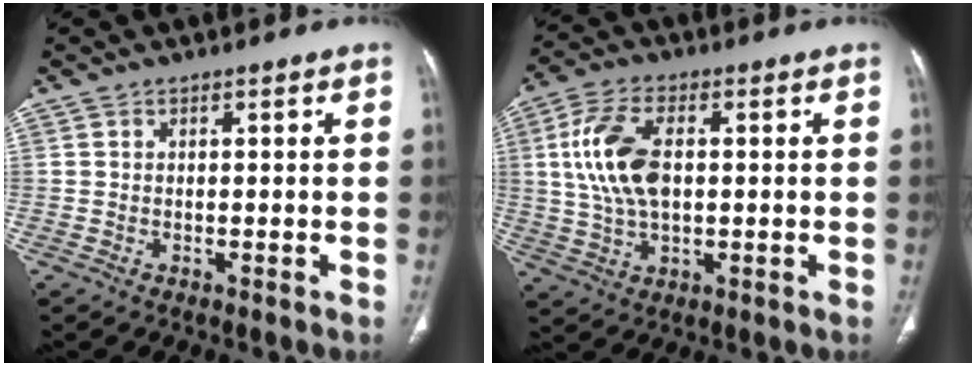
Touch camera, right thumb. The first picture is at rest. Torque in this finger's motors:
{"motor_torque": [-0.15, 0.30, 1.24, 0.26, 0.17]}